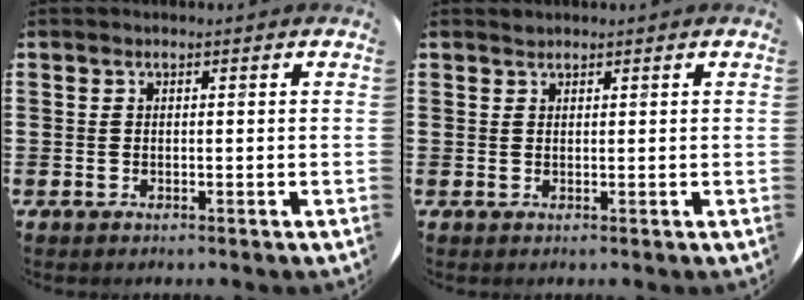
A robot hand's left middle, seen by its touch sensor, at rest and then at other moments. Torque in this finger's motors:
{"motor_torque": [0.97, -0.99, 0.30, 0.11]}